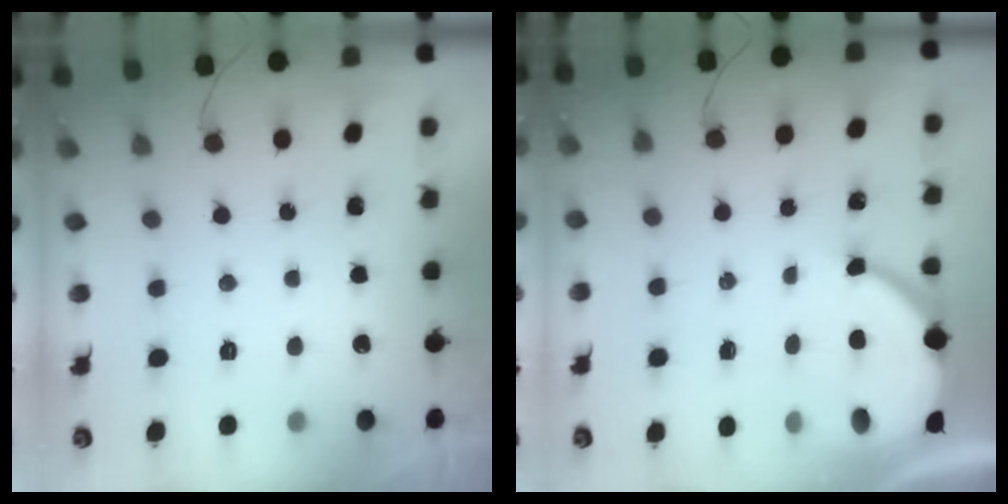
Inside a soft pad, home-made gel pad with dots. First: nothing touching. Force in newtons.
{"total": 7.7, "press": 7.6, "slide": 0.6}